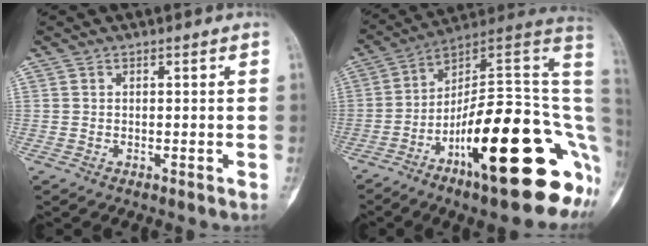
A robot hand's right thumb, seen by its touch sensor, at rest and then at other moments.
{"total": 25.6, "force": [-7.7, 8.0, 23.0], "torque": [-0.258, 0.071, -0.111]}